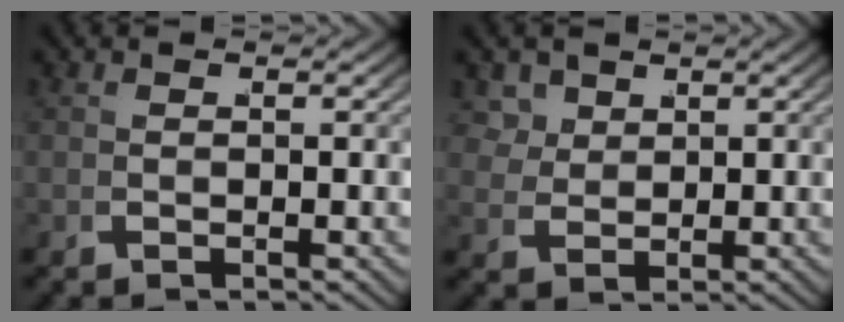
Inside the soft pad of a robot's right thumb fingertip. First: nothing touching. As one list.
[{"total": 3.6, "force": [1.8, 2.5, 1.9], "torque": [-0.044, -0.009, 0.043]}]